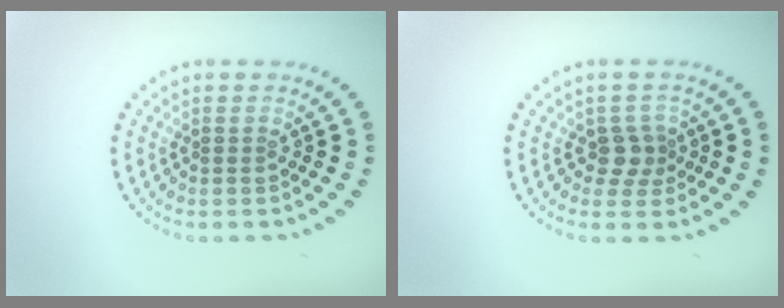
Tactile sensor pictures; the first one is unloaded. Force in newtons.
{"total": 2.1, "press": 1.7, "slide": 1.3}